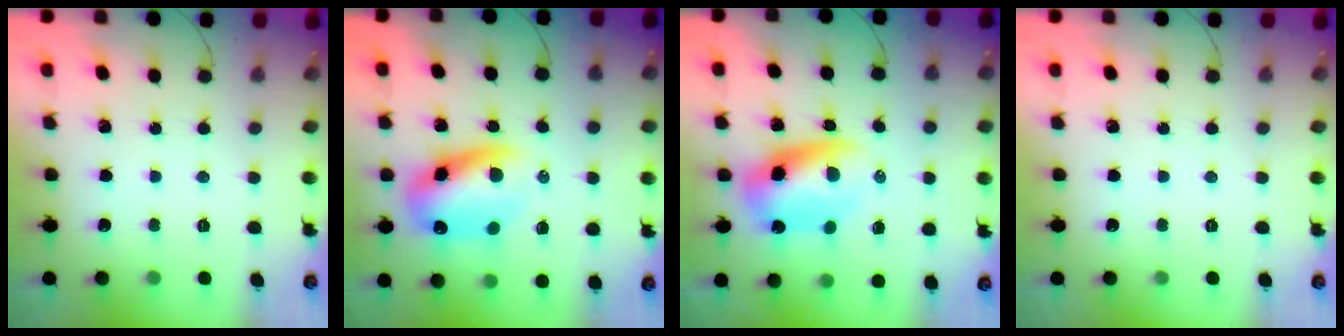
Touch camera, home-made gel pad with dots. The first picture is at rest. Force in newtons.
{"total": 11.9, "press": 11.4, "slide": 3.4}
{"total": 9.4, "press": 9.0, "slide": 2.6}
{"total": 0.0}